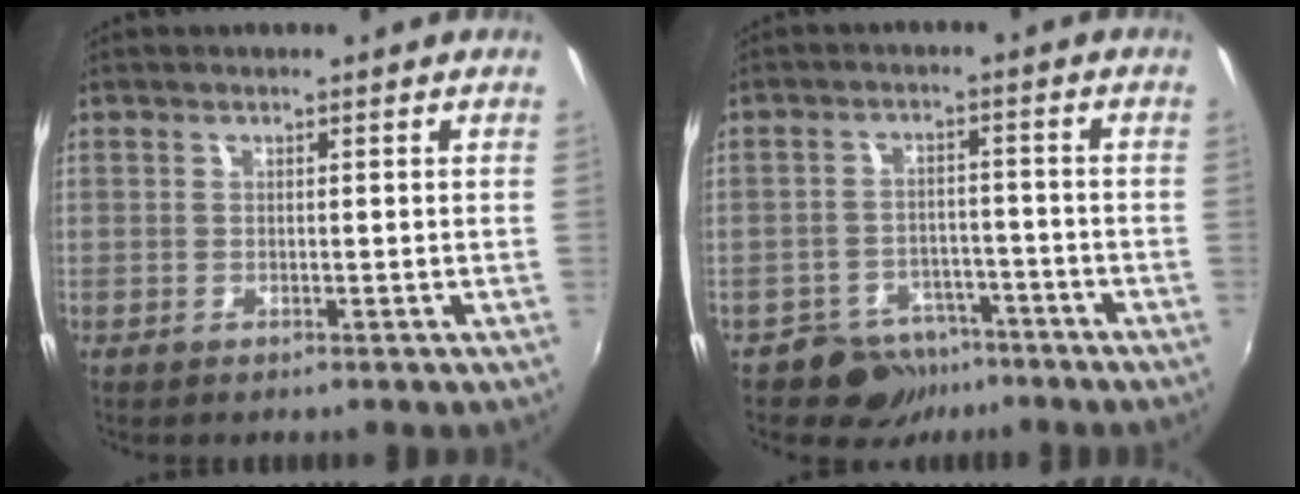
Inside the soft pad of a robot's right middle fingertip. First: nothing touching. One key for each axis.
{"total": 6.7, "fx": -5.1, "fy": 4.3, "fz": 0.7, "tx": -0.023, "ty": 0.024, "tz": -0.074}